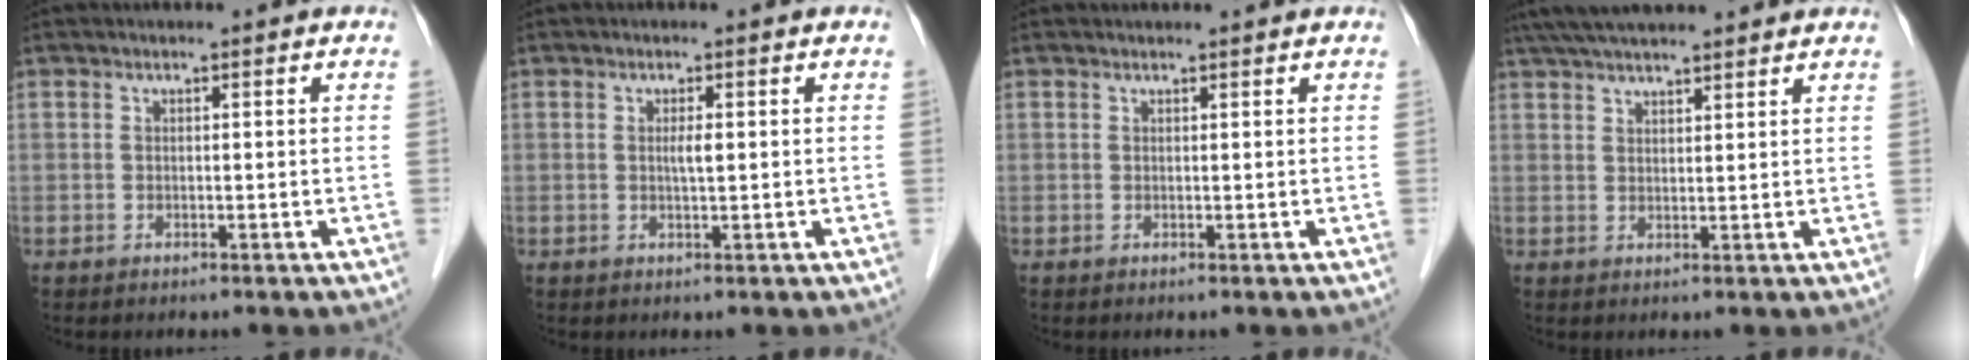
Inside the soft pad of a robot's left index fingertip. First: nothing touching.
{"total": 1.5, "force": [0.2, 0.1, 1.4], "torque": [-0.029, 0.000, 0.004]}
{"total": 1.7, "force": [1.7, 0.1, 0.3], "torque": [-0.008, 0.010, 0.021]}
{"total": 12.1, "force": [10.6, 1.8, 5.6], "torque": [-0.094, 0.050, 0.162]}